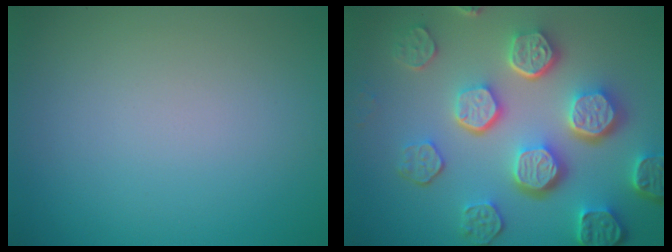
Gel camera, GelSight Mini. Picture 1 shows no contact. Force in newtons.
{"total": 8.2, "press": 6.1, "slide": 5.5}